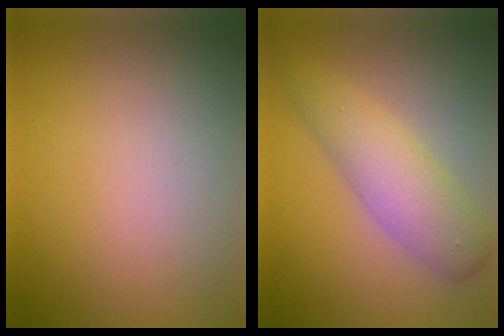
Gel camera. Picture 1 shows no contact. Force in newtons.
{"total": 4.9, "press": 4.9, "slide": 0.0}